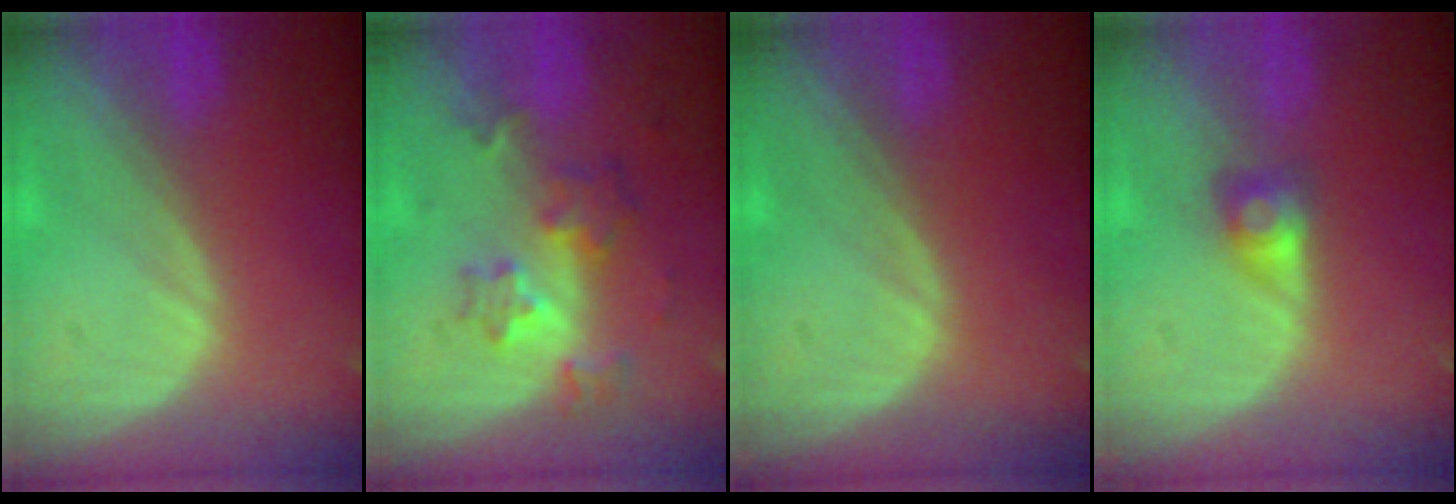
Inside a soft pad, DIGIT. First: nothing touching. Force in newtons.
{"total": 6.1, "press": 5.6, "slide": 2.5}
{"total": 0.0}
{"total": 2.6, "press": 2.4, "slide": 1.0}